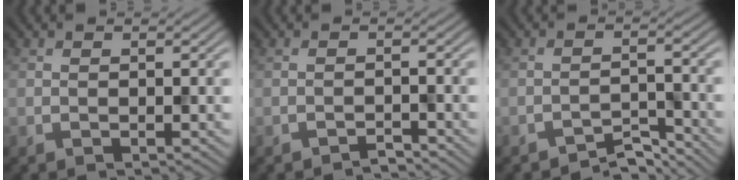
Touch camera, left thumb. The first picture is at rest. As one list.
[{"total": 1.4, "force": [-1.3, 0.1, 0.4], "torque": [-0.004, 0.003, -0.028]}, {"total": 3.6, "force": [-3.4, 0.6, 1.1], "torque": [-0.013, 0.005, -0.062]}]